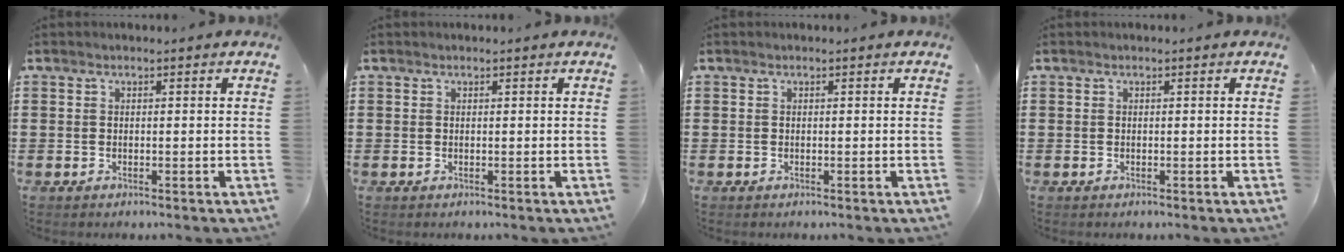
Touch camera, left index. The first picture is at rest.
{"total": 0.0}
{"total": 0.0}
{"total": 0.0}